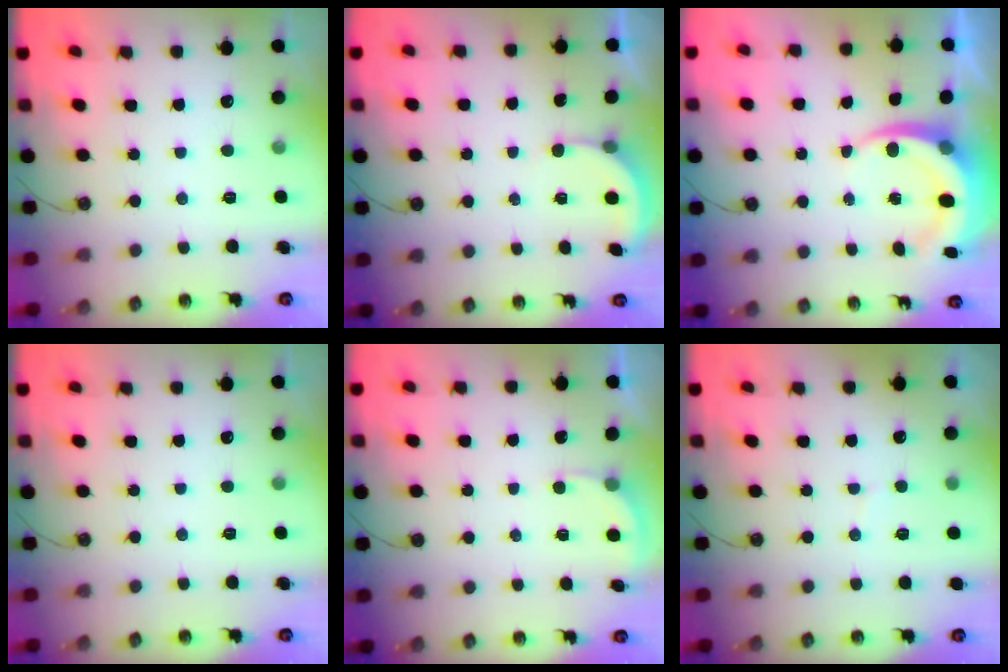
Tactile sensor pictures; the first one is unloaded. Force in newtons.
{"total": 1.6, "press": 1.6, "slide": 0.3}
{"total": 8.0, "press": 7.8, "slide": 1.8}
{"total": 0.0}
{"total": 2.1, "press": 2.1, "slide": 0.1}
{"total": 2.3, "press": 2.0, "slide": 1.2}